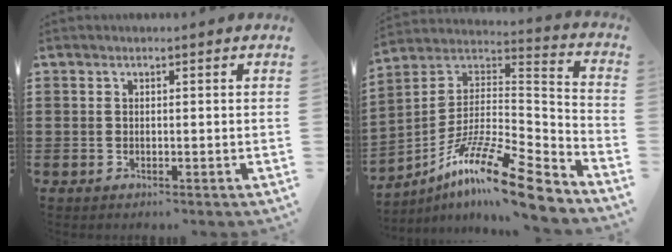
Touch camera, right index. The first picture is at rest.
{"total": 14.5, "force": [-10.3, 2.2, 10.0], "torque": [-0.181, 0.017, -0.193]}